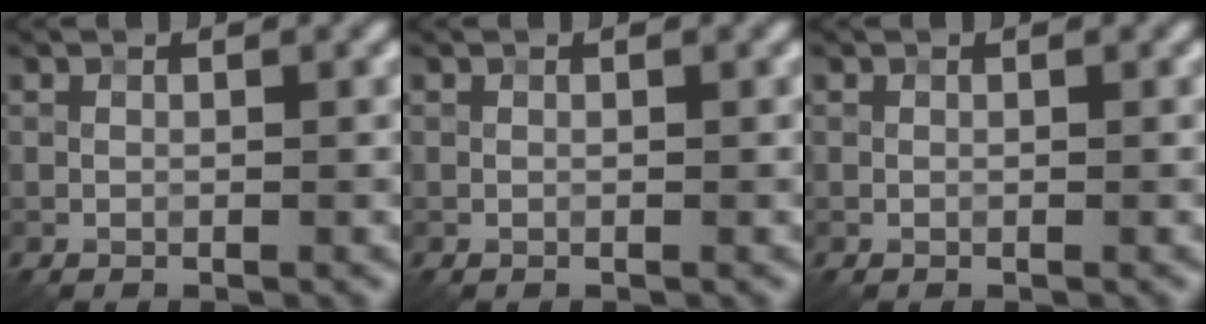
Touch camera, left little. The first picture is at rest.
{"total": 0.0}
{"total": 0.0}